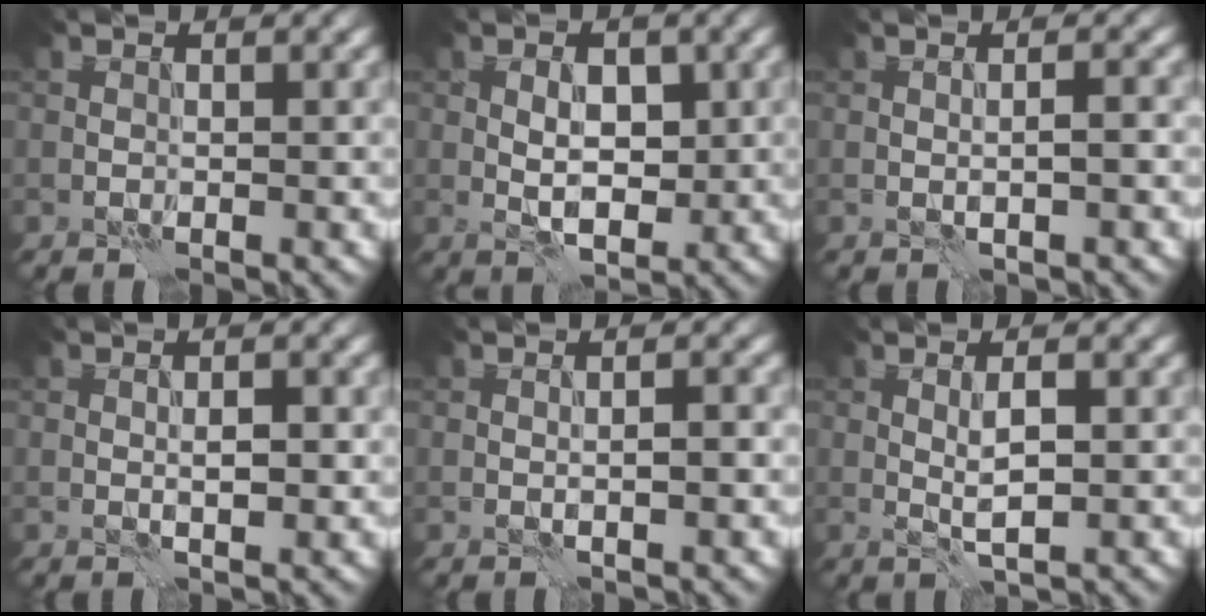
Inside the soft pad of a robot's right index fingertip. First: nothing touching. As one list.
[{"total": 3.5, "force": [-0.1, 1.8, 3.0], "torque": [-0.042, -0.002, -0.004]}, {"total": 1.3, "force": [-0.4, 0.0, 1.3], "torque": [-0.022, -0.001, -0.007]}, {"total": 1.9, "force": [-0.2, 0.6, 1.8], "torque": [-0.031, -0.003, -0.003]}, {"total": 1.5, "force": [-0.4, 0.3, 1.4], "torque": [-0.023, -0.002, -0.005]}, {"total": 2.0, "force": [0.0, 0.3, 2.0], "torque": [-0.039, -0.002, 0.001]}]